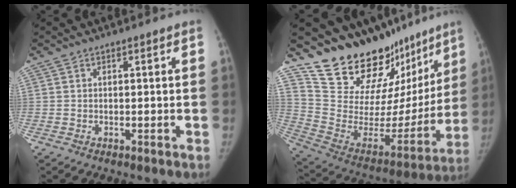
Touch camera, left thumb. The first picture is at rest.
{"total": 25.7, "force": [20.9, 11.3, 9.7], "torque": [-0.109, -0.122, 0.326]}